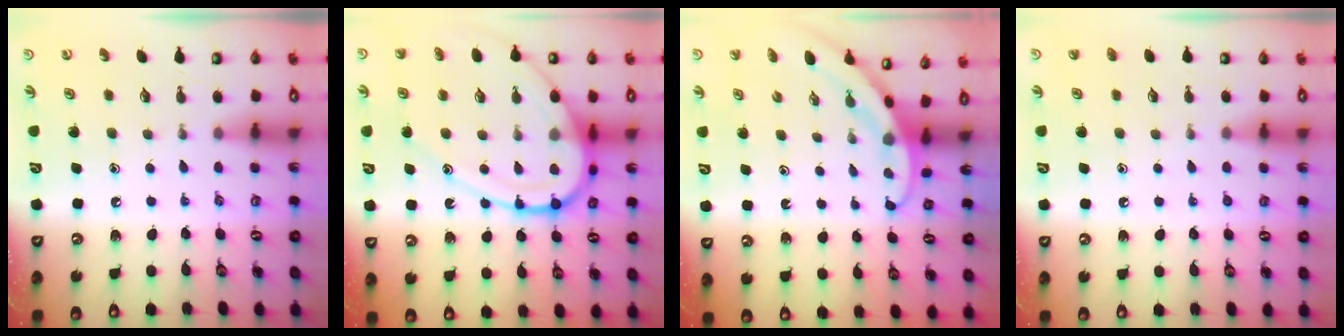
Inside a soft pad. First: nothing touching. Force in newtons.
{"total": 17.2, "press": 17.1, "slide": 1.6}
{"total": 2.7, "press": 2.7, "slide": 0.0}
{"total": 1.1, "press": 1.1, "slide": 0.3}